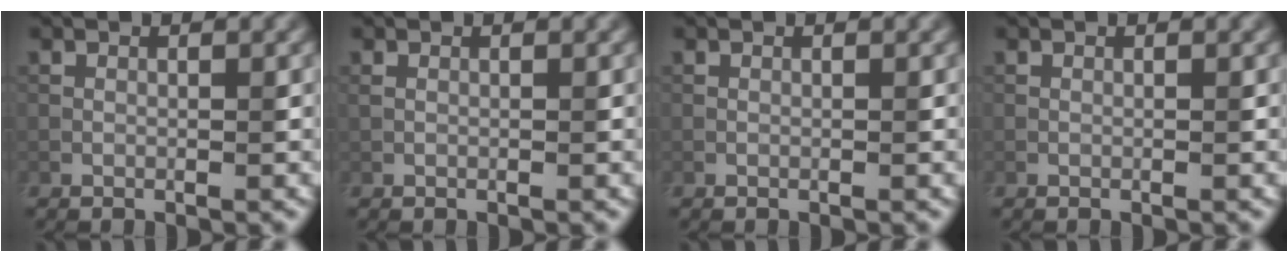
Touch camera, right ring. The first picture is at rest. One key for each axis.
{"total": 0.5, "fx": 0.2, "fy": 0.2, "fz": 0.5, "tx": -0.009, "ty": 0.000, "tz": 0.004}
{"total": 0.0}
{"total": 0.0}